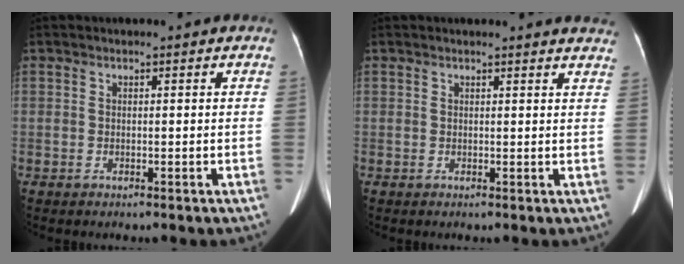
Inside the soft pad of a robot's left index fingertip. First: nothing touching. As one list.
[{"total": 6.4, "force": [6.2, 0.5, 1.1], "torque": [0.002, -0.013, 0.039]}]